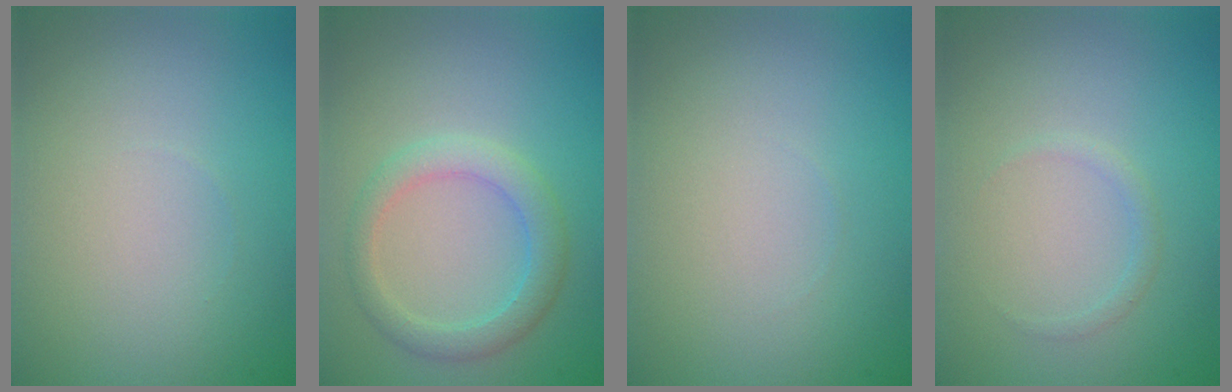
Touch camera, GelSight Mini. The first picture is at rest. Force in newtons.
{"total": 3.0, "press": 3.0, "slide": 0.1}
{"total": 0.0}
{"total": 0.8, "press": 0.8, "slide": 0.0}